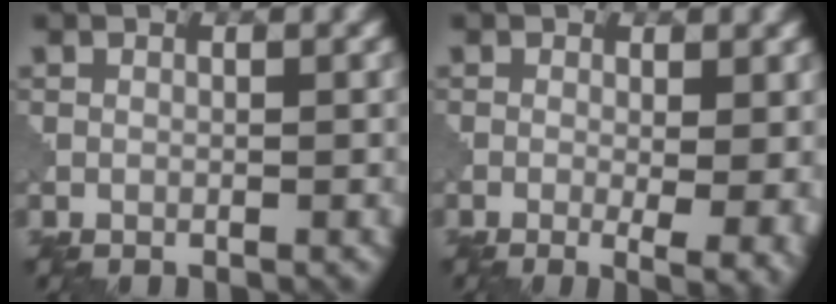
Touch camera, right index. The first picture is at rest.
{"total": 5.2, "force": [-0.8, 1.7, 4.9], "torque": [-0.063, -0.015, -0.006]}